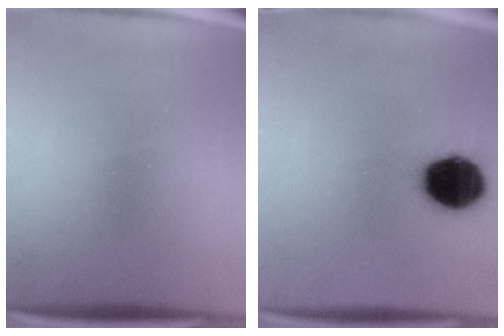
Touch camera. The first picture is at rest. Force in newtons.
{"total": 15.8}